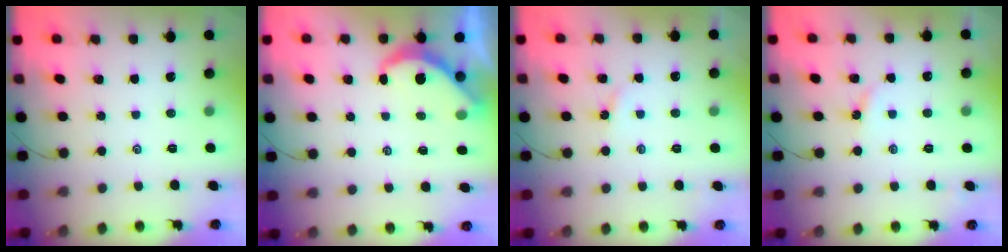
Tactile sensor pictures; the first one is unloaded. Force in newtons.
{"total": 6.4, "press": 6.4, "slide": 0.1}
{"total": 1.7, "press": 1.6, "slide": 0.3}
{"total": 3.0, "press": 2.9, "slide": 0.5}